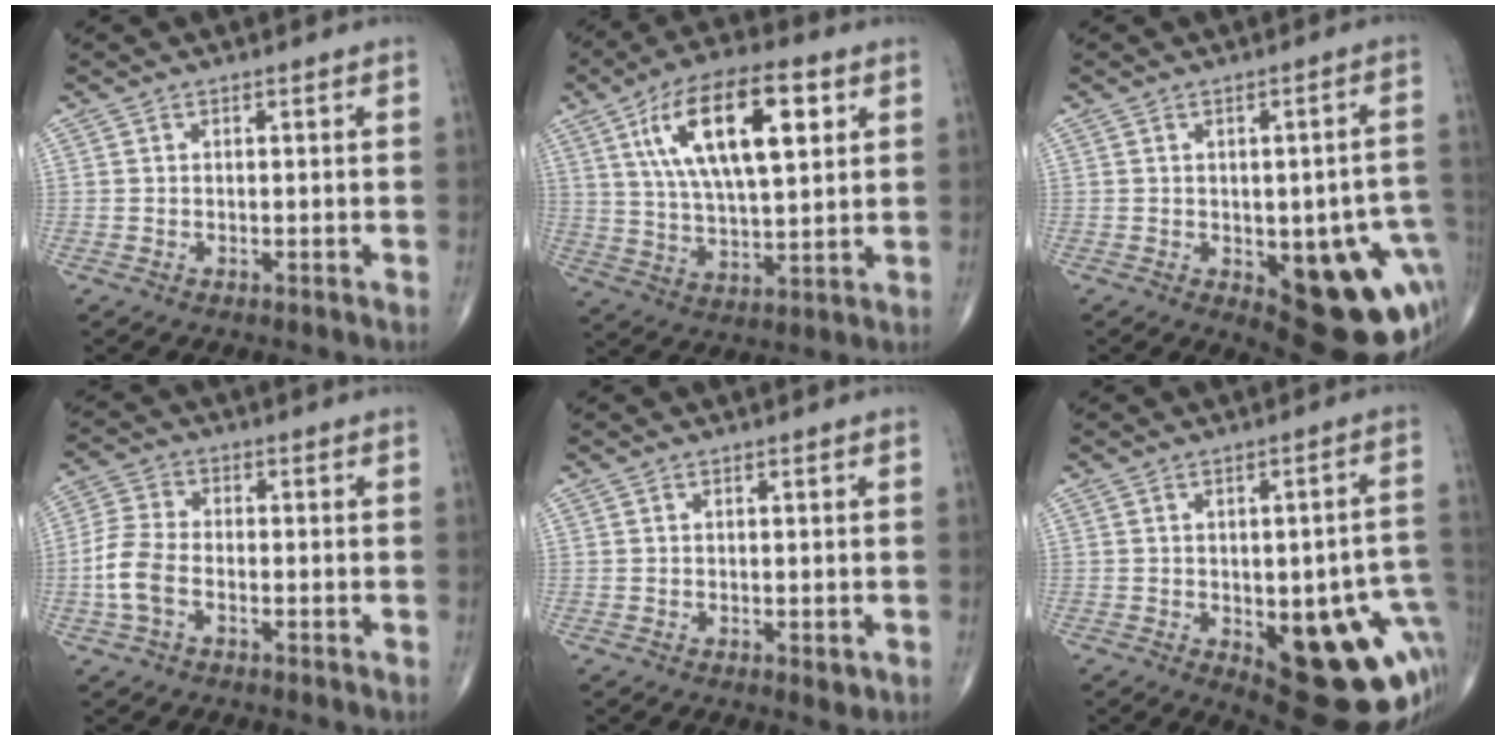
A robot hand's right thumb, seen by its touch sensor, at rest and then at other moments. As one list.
[{"total": 18.6, "force": [6.6, 7.4, 15.8], "torque": [-0.263, -0.007, 0.113]}, {"total": 18.6, "force": [-4.3, 7.3, 16.5], "torque": [-0.149, 0.014, -0.022]}, {"total": 6.8, "force": [-2.0, 4.0, 5.1], "torque": [-0.122, 0.015, -0.046]}, {"total": 1.3, "force": [-0.2, 0.5, 1.1], "torque": [-0.013, -0.004, 0.000]}, {"total": 21.6, "force": [-4.9, 8.2, 19.3], "torque": [-0.189, 0.013, -0.029]}]